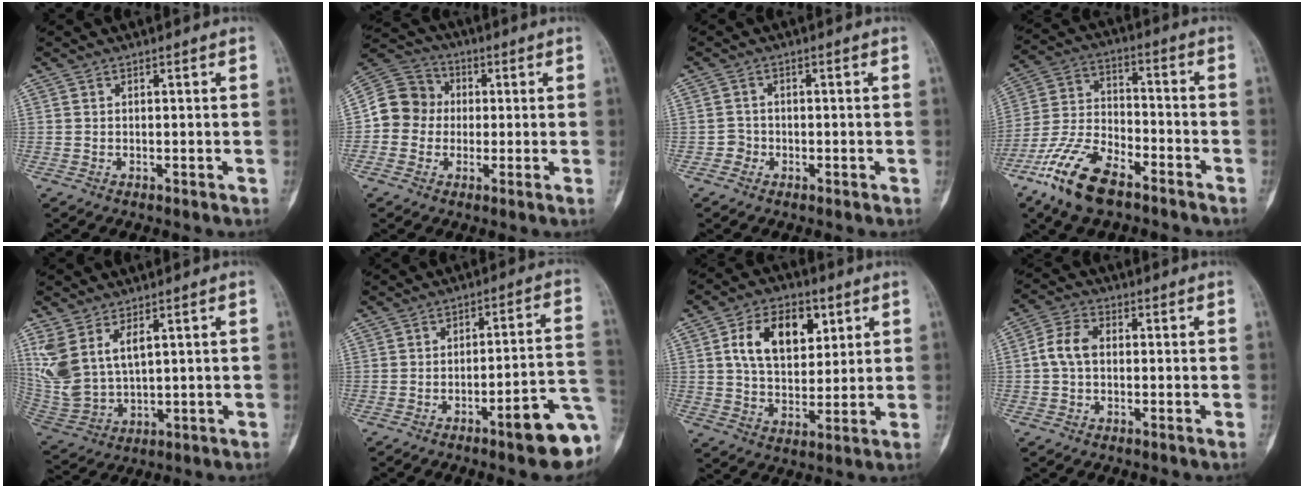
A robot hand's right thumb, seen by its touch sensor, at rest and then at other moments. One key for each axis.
{"total": 9.6, "fx": -0.2, "fy": 8.9, "fz": 3.6, "tx": -0.042, "ty": 0.026, "tz": -0.018}
{"total": 1.7, "fx": -0.8, "fy": 1.5, "fz": -0.1, "tx": 0.018, "ty": 0.011, "tz": -0.021}
{"total": 15.1, "fx": -9.8, "fy": 6.3, "fz": 9.5, "tx": -0.192, "ty": 0.047, "tz": -0.190}
{"total": 10.6, "fx": 4.8, "fy": 5.7, "fz": 7.6, "tx": -0.162, "ty": -0.016, "tz": 0.117}
{"total": 12.7, "fx": -5.6, "fy": 2.6, "fz": 11.1, "tx": -0.120, "ty": 0.037, "tz": -0.070}
{"total": 13.6, "fx": 4.7, "fy": 8.3, "fz": 9.6, "tx": -0.130, "ty": -0.011, "tz": 0.083}
{"total": 5.4, "fx": -0.1, "fy": 3.4, "fz": 4.3, "tx": -0.086, "ty": 0.013, "tz": -0.012}